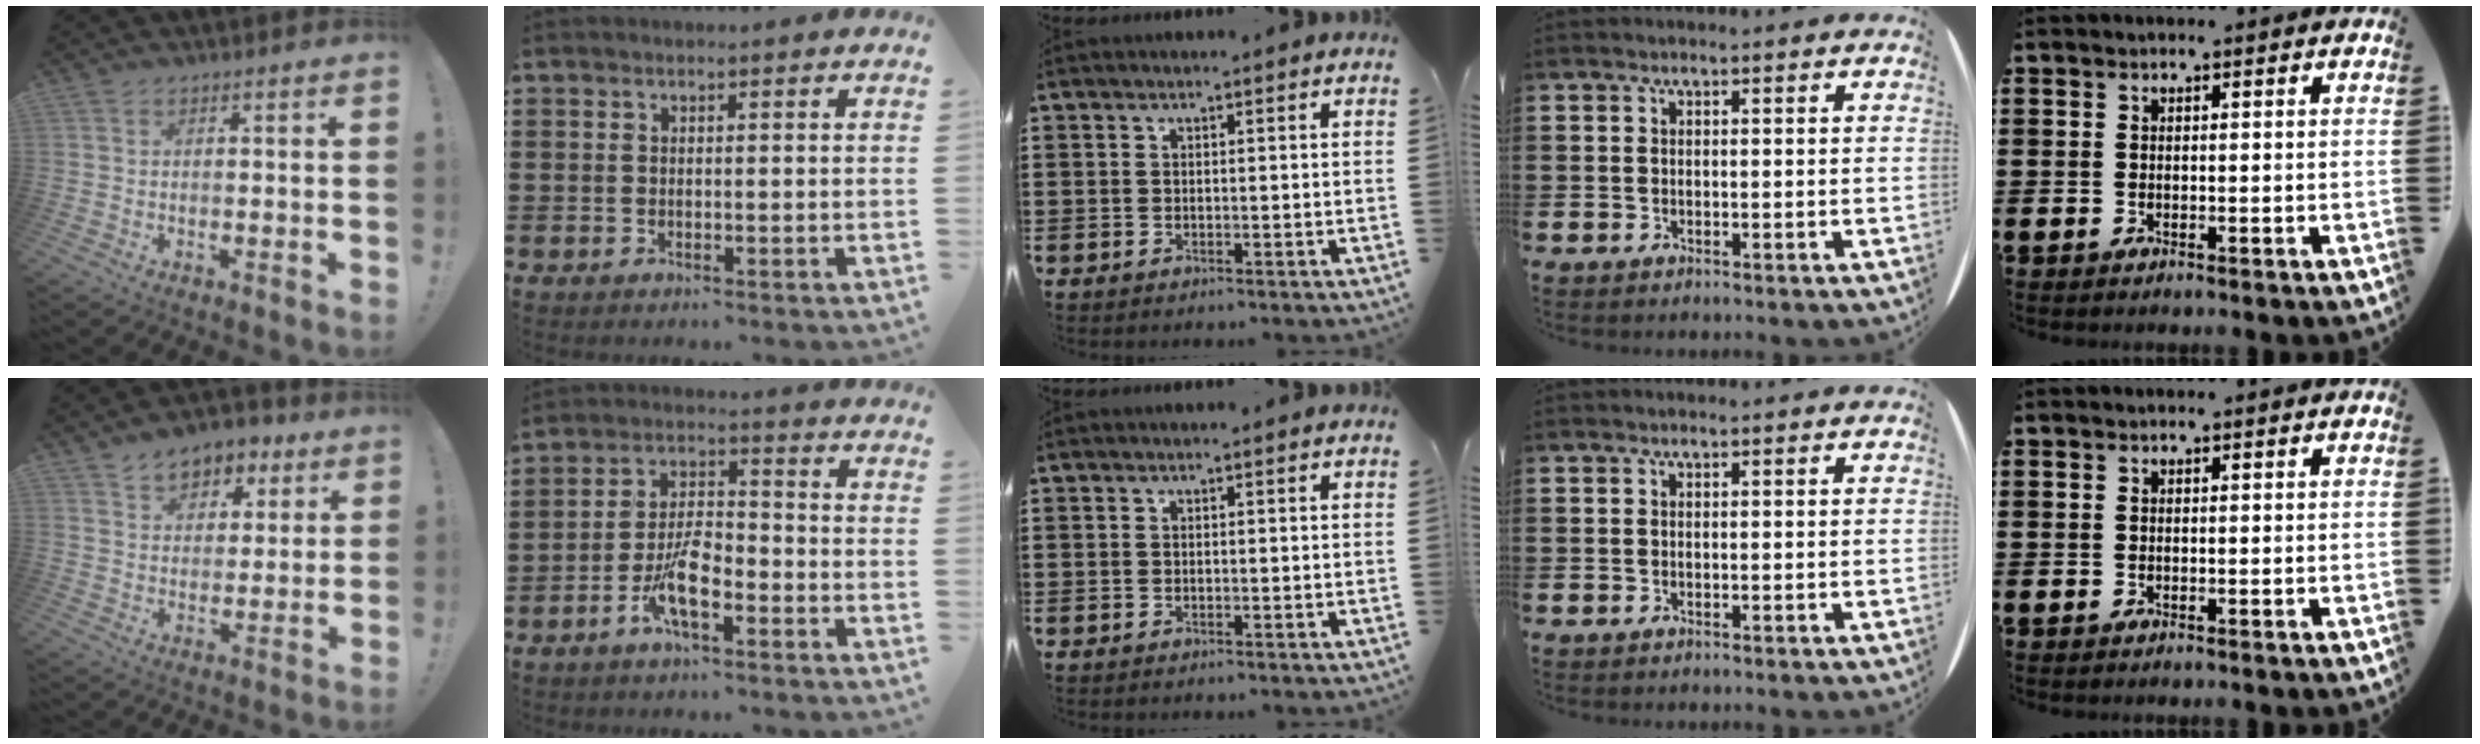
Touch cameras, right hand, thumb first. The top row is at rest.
{"thumb": {"total": 8.2, "force": [5.0, 6.0, 2.6], "torque": [-0.026, -0.032, 0.092]}, "index": {"total": 7.7, "force": [-4.0, 2.5, 6.1], "torque": [-0.137, -0.005, -0.077]}}